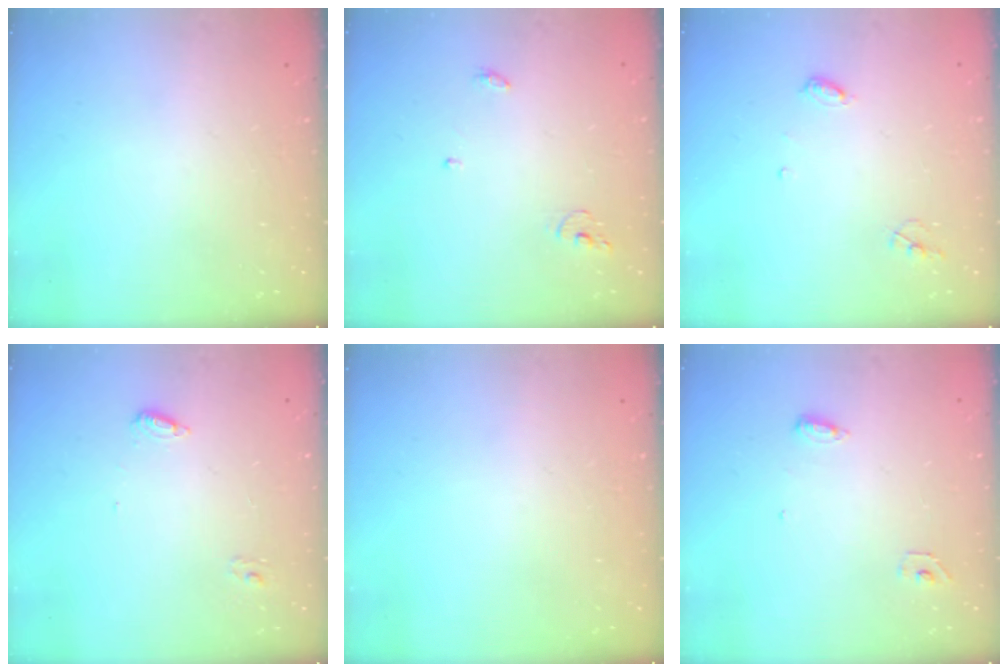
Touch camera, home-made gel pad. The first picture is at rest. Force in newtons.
{"total": 3.9, "press": 3.9, "slide": 0.2}
{"total": 5.3, "press": 5.3, "slide": 0.5}
{"total": 4.5, "press": 4.5, "slide": 0.3}
{"total": 0.0}
{"total": 5.1, "press": 4.9, "slide": 1.4}